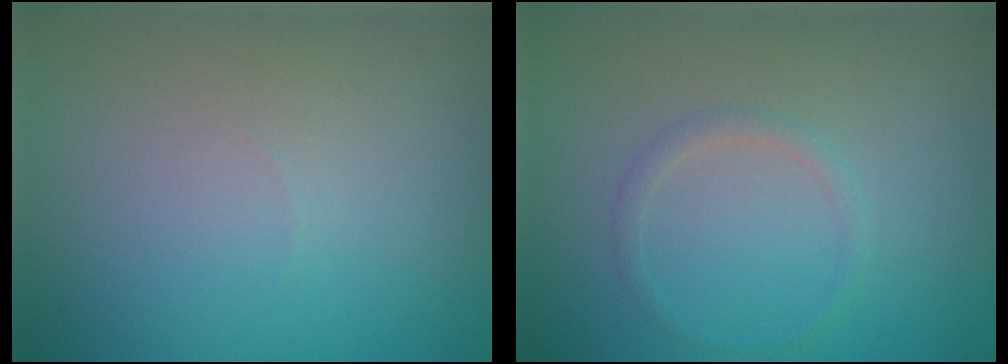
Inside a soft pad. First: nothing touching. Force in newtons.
{"total": 1.0, "press": 1.0, "slide": 0.1}